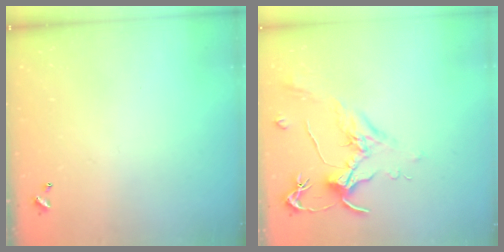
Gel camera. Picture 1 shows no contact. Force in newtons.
{"total": 1.8, "press": 1.7, "slide": 0.8}